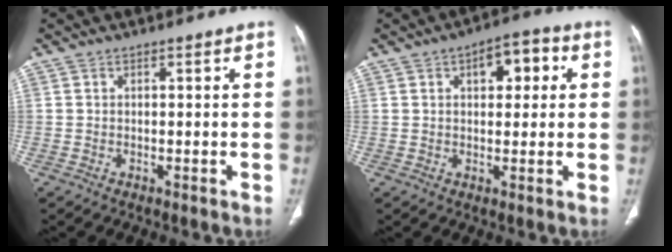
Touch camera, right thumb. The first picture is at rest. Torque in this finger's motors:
{"motor_torque": [-0.24, 0.37, -0.23, 0.28, 0.13]}